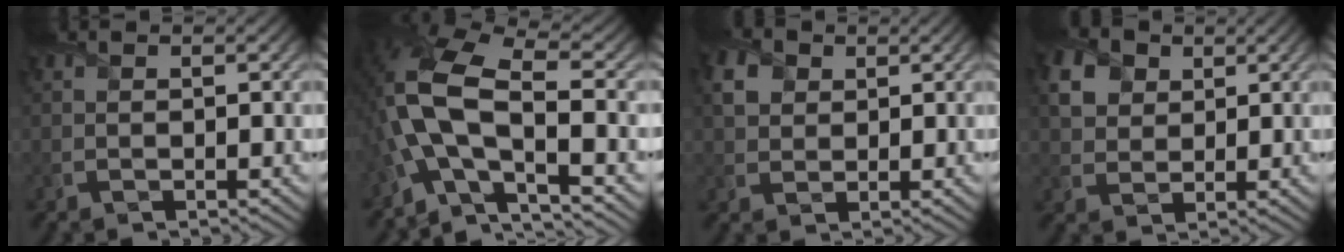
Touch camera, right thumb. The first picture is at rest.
{"total": 14.0, "force": [-2.6, 5.8, 12.4], "torque": [-0.286, 0.003, -0.055]}
{"total": 3.8, "force": [1.5, 2.9, 1.9], "torque": [-0.052, 0.005, 0.028]}
{"total": 4.9, "force": [2.2, 3.8, 2.3], "torque": [-0.064, 0.006, 0.041]}